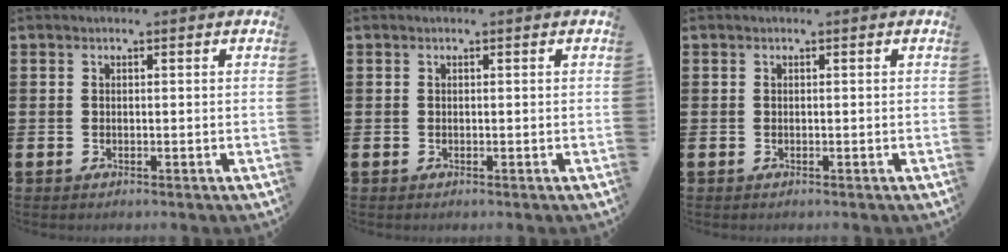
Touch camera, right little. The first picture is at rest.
{"total": 0.0}
{"total": 0.0}